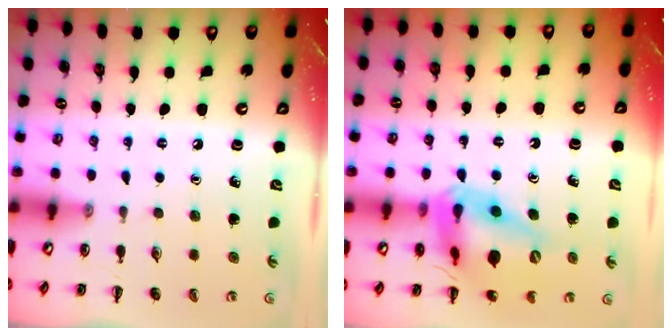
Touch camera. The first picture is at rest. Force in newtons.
{"total": 18.7, "press": 18.4, "slide": 3.0}